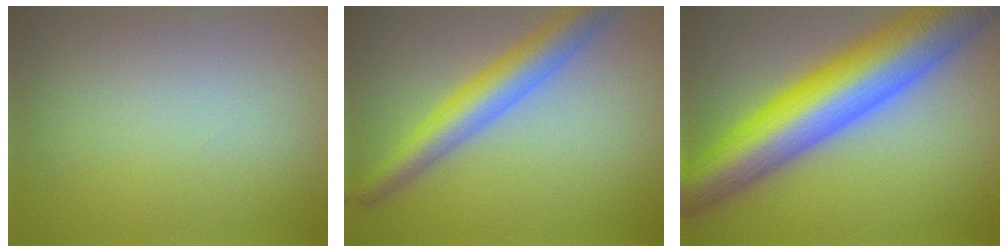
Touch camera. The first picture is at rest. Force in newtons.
{"total": 5.3, "press": 5.3, "slide": 0.2}
{"total": 13.6, "press": 13.6, "slide": 0.5}